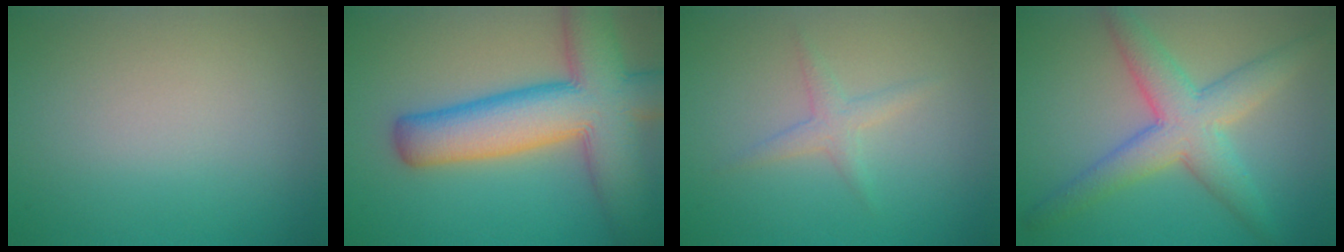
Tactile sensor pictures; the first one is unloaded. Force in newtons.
{"total": 11.5, "press": 11.5, "slide": 0.5}
{"total": 1.7, "press": 1.6, "slide": 0.1}
{"total": 6.0, "press": 6.0, "slide": 0.1}